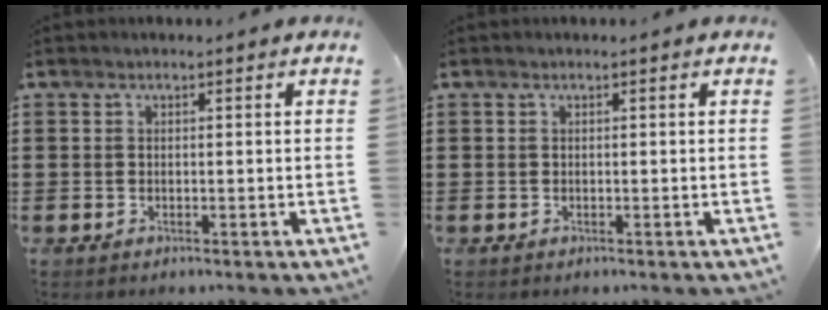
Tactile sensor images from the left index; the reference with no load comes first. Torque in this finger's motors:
{"motor_torque": [0.00, 0.00, 0.00, 0.00]}